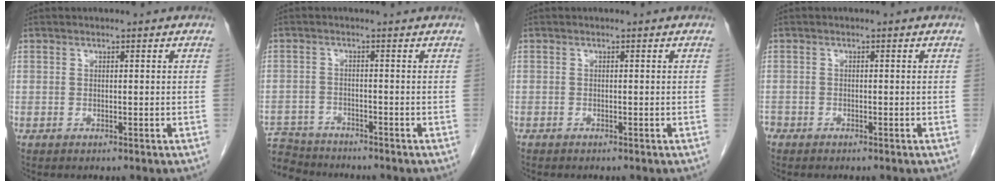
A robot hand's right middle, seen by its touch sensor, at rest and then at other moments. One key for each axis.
{"total": 7.9, "fx": -7.5, "fy": 2.4, "fz": 1.1, "tx": -0.027, "ty": 0.008, "tz": -0.122}
{"total": 0.5, "fx": -0.5, "fy": 0.1, "fz": 0.2, "tx": -0.006, "ty": -0.001, "tz": -0.010}
{"total": 1.6, "fx": -1.3, "fy": 0.9, "fz": 0.3, "tx": -0.013, "ty": 0.000, "tz": -0.025}